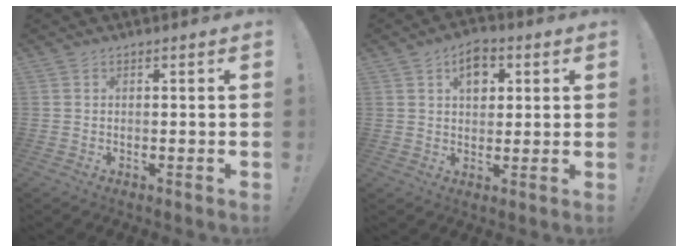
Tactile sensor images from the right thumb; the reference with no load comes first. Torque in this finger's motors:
{"motor_torque": [0.01, 0.04, 0.34, 0.14, 0.14]}